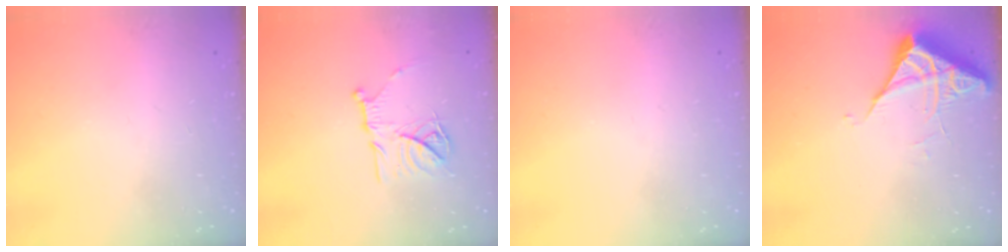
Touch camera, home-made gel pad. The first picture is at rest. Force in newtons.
{"total": 14.9, "press": 14.8, "slide": 1.4}
{"total": 0.0}
{"total": 5.4, "press": 5.4, "slide": 0.3}